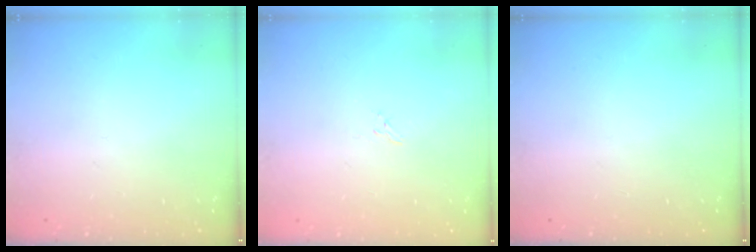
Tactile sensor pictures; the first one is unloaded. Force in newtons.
{"total": 4.6, "press": 4.6, "slide": 0.4}
{"total": 0.0}